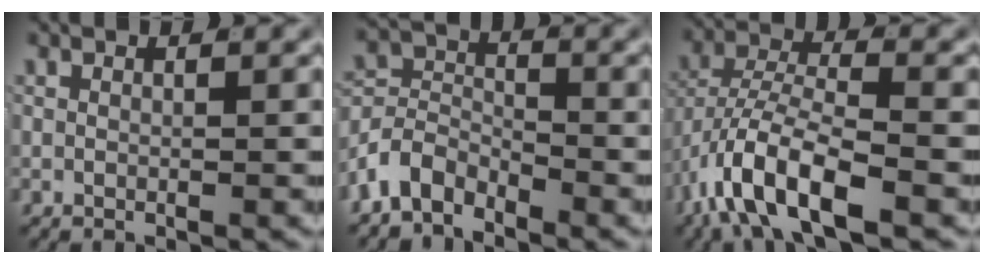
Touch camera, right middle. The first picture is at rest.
{"total": 5.3, "force": [-3.0, 3.7, 2.1], "torque": [-0.039, -0.019, -0.057]}
{"total": 7.5, "force": [-3.7, 3.2, 5.7], "torque": [-0.118, -0.014, -0.061]}